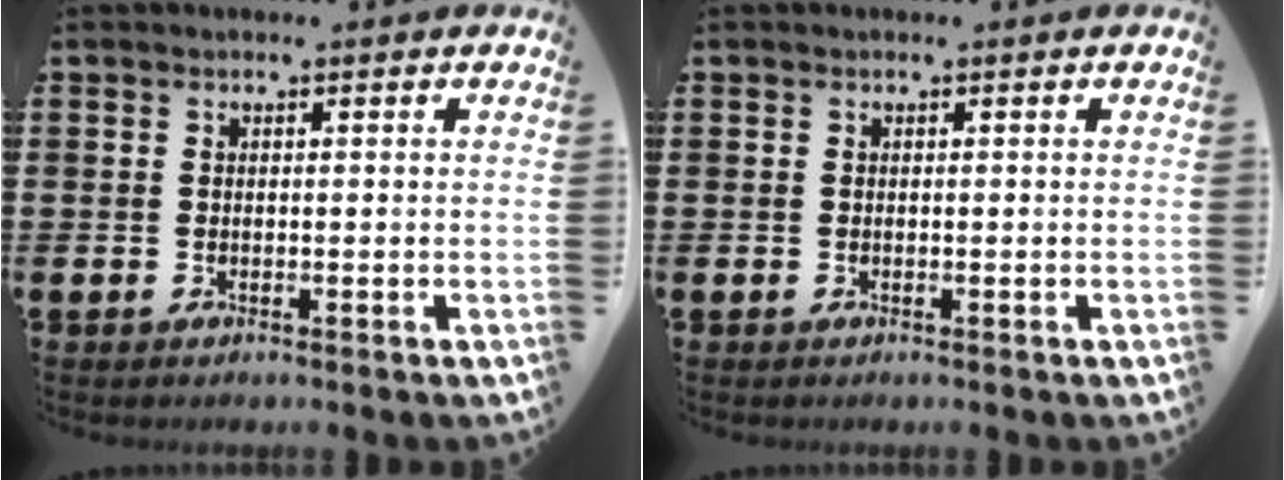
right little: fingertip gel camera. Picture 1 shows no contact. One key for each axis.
{"total": 0.0}